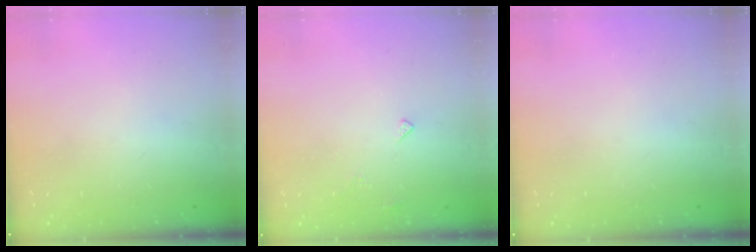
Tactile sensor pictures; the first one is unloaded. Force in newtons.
{"total": 3.5, "press": 3.5, "slide": 0.4}
{"total": 0.0}